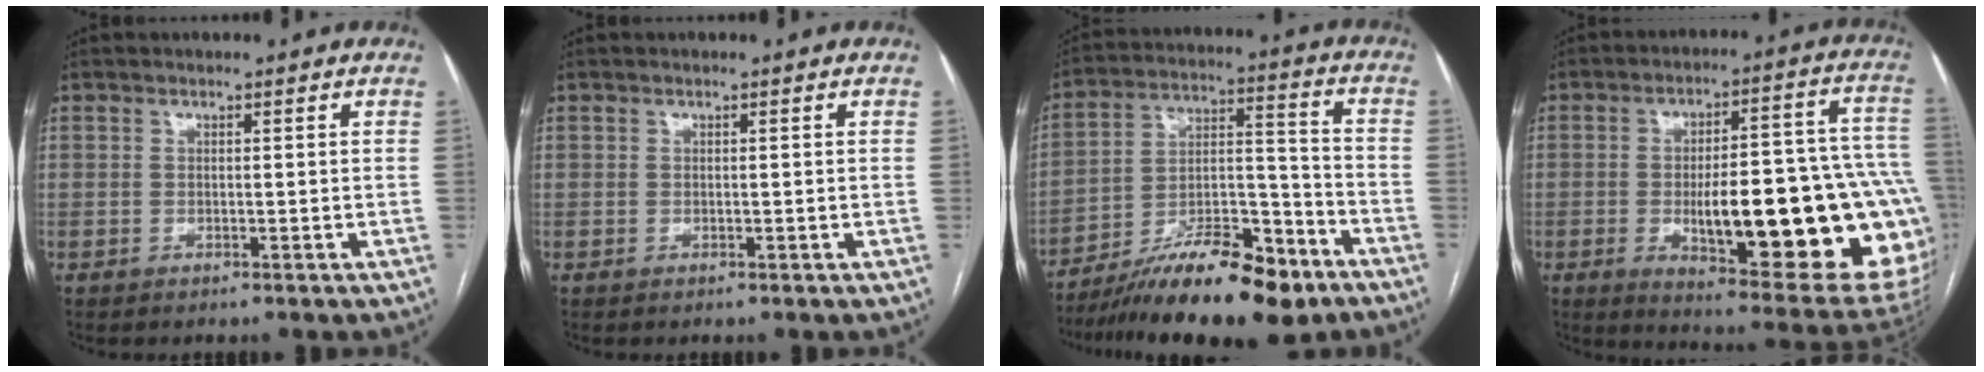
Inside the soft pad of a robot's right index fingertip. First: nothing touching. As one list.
[{"total": 0.0}, {"total": 19.3, "force": [-13.8, 4.6, 12.6], "torque": [-0.194, 0.012, -0.228]}, {"total": 29.4, "force": [-5.4, 6.6, 28.2], "torque": [-0.303, 0.008, -0.060]}]